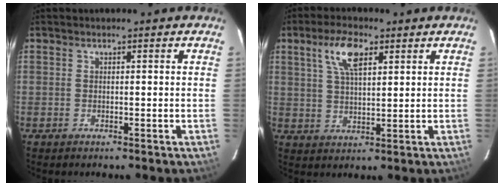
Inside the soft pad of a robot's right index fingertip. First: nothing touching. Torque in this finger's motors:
{"motor_torque": [0.76, 0.53, 0.17, 0.06]}